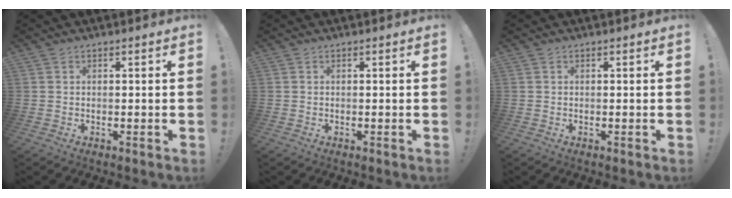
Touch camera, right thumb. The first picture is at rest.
{"total": 0.0}
{"total": 0.0}